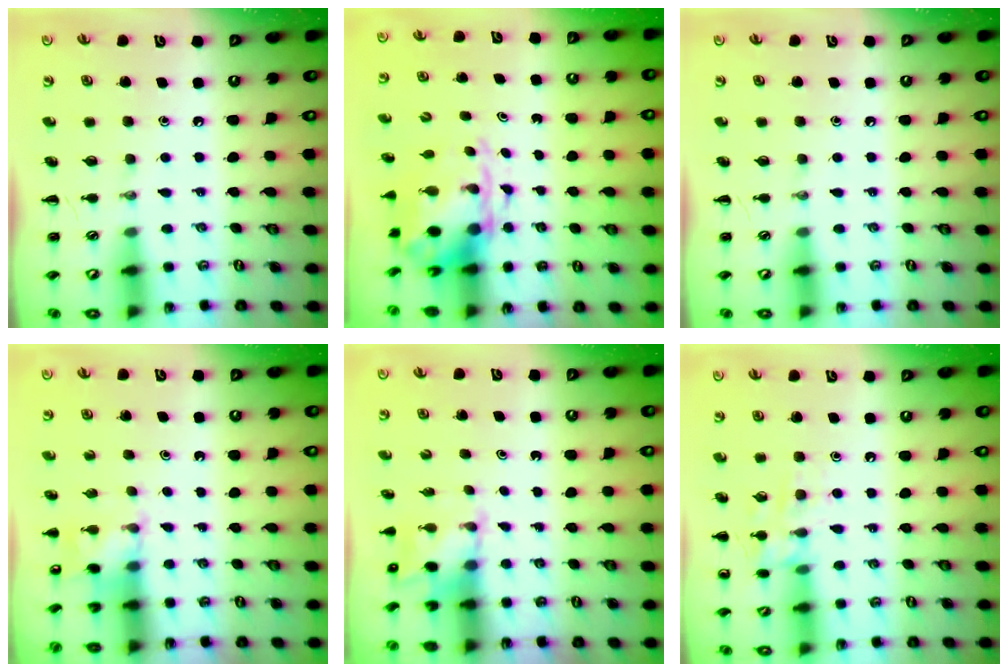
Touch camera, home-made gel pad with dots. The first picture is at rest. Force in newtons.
{"total": 4.4, "press": 4.2, "slide": 1.1}
{"total": 0.0}
{"total": 4.4, "press": 4.2, "slide": 1.3}
{"total": 2.4, "press": 2.3, "slide": 0.8}
{"total": 9.9, "press": 9.9, "slide": 0.8}